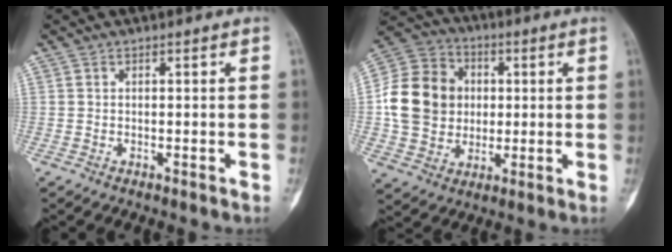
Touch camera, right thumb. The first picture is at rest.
{"total": 16.3, "force": [0.9, 13.8, 8.5], "torque": [-0.143, 0.021, 0.017]}